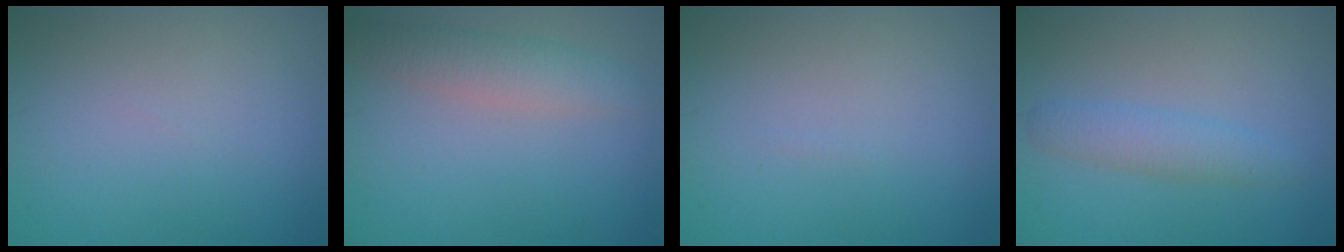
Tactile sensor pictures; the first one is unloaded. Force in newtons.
{"total": 3.2, "press": 3.2, "slide": 0.0}
{"total": 0.0}
{"total": 2.4, "press": 2.4, "slide": 0.1}